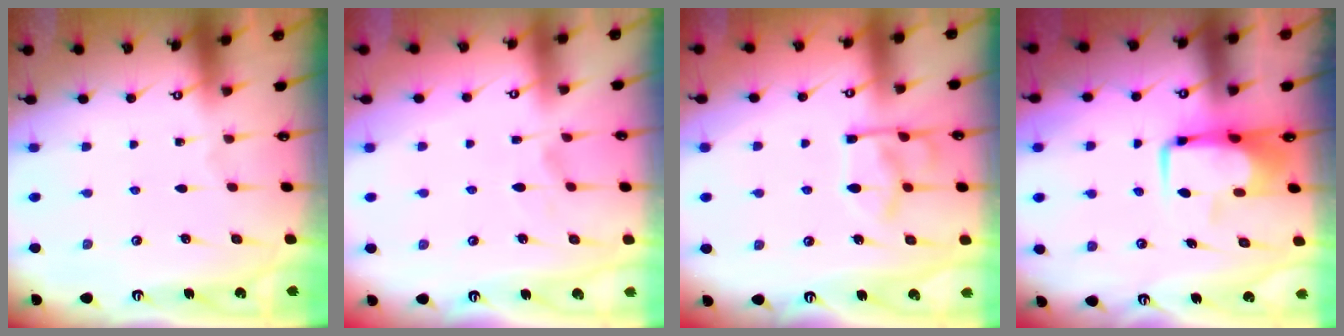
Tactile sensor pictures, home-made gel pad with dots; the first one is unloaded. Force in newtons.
{"total": 2.4, "press": 2.1, "slide": 1.1}
{"total": 7.9, "press": 7.8, "slide": 1.5}
{"total": 7.3, "press": 7.1, "slide": 1.4}